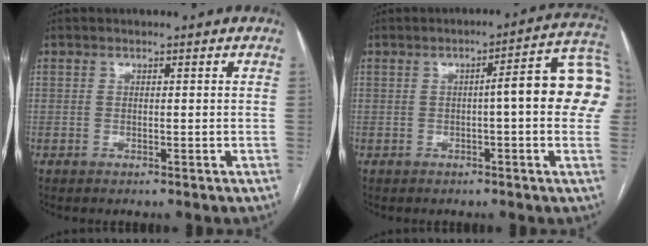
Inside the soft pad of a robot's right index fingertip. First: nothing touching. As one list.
[{"total": 12.2, "force": [1.0, 1.5, 12.1], "torque": [-0.150, 0.032, 0.004]}]